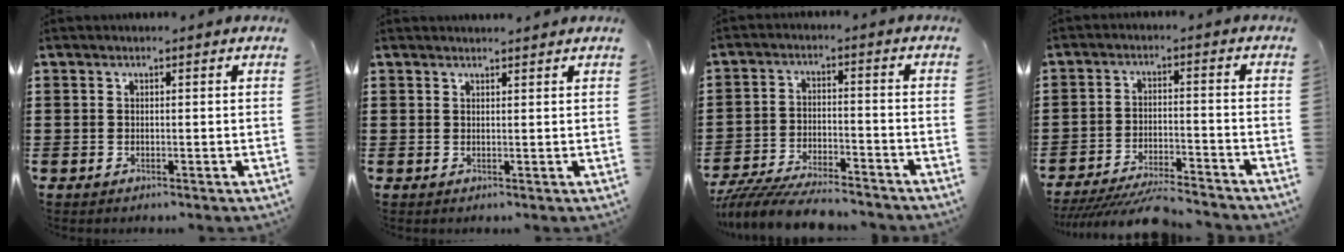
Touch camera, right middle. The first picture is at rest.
{"total": 1.2, "force": [1.2, -0.1, 0.0], "torque": [-0.003, -0.003, 0.023]}
{"total": 6.9, "force": [-6.6, 0.7, 1.9], "torque": [-0.044, 0.002, -0.131]}
{"total": 6.5, "force": [-6.1, 0.4, 2.0], "torque": [-0.033, 0.001, -0.118]}